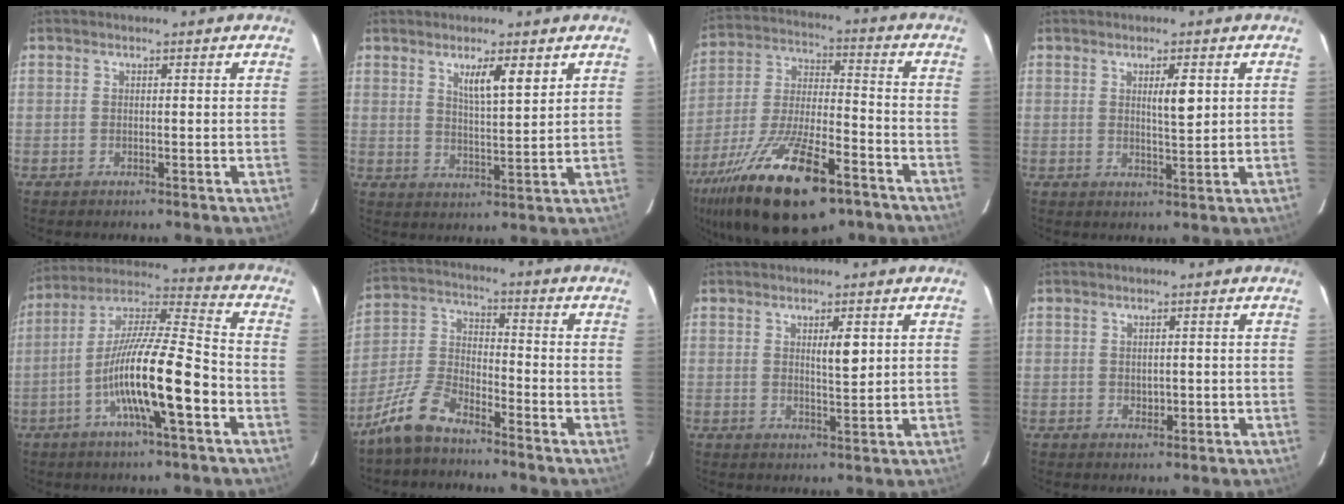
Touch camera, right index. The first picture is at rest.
{"total": 5.4, "force": [3.0, 0.6, 4.4], "torque": [-0.076, -0.004, 0.053]}
{"total": 20.7, "force": [-13.1, 5.3, 15.2], "torque": [-0.285, -0.025, -0.230]}
{"total": 3.4, "force": [1.1, 0.6, 3.1], "torque": [-0.049, -0.003, 0.016]}
{"total": 15.6, "force": [-5.3, 1.3, 14.6], "torque": [-0.268, 0.005, -0.097]}
{"total": 8.3, "force": [-6.8, 2.6, 4.0], "torque": [-0.098, 0.002, -0.141]}
{"total": 3.2, "force": [1.1, 0.7, 2.9], "torque": [-0.046, -0.003, 0.018]}
{"total": 1.4, "force": [-0.2, 1.0, 1.0], "torque": [-0.016, -0.001, 0.002]}